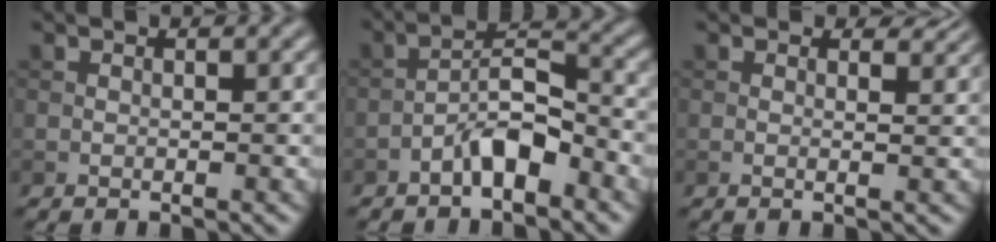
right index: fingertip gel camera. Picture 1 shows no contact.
{"total": 4.3, "force": [-2.6, 1.4, 3.1], "torque": [-0.051, 0.020, -0.053]}
{"total": 1.6, "force": [1.3, 0.5, 0.9], "torque": [-0.016, -0.009, 0.008]}